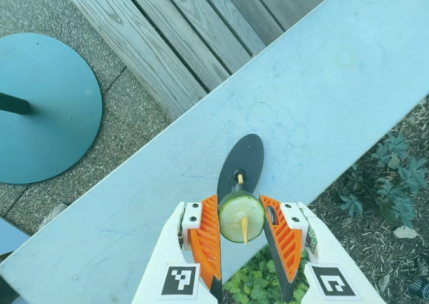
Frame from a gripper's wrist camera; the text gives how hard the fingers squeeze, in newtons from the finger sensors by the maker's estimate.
{"total": 10.3, "left": 10.5, "right": 10.1}